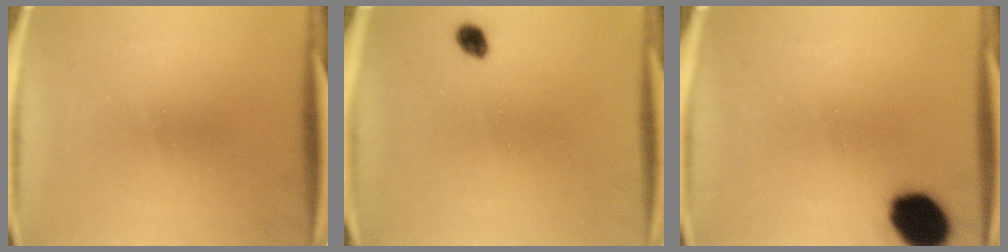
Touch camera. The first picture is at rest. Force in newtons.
{"total": 1.9}
{"total": 12.0}